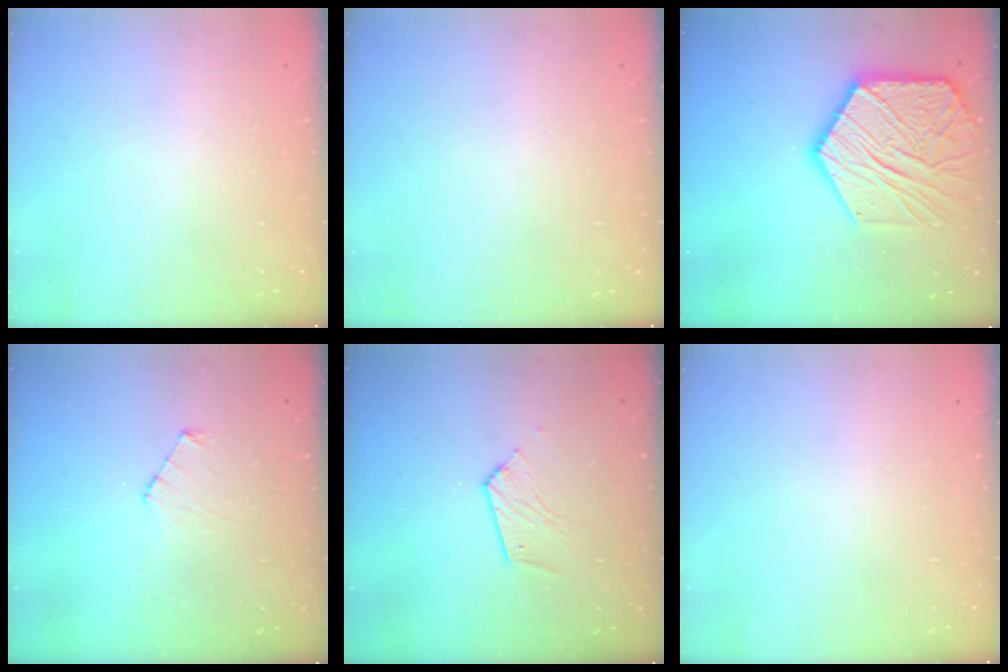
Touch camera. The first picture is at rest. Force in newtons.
{"total": 0.0}
{"total": 19.9, "press": 19.8, "slide": 1.8}
{"total": 4.6, "press": 4.6, "slide": 0.4}
{"total": 7.0, "press": 7.0, "slide": 0.5}
{"total": 0.0}